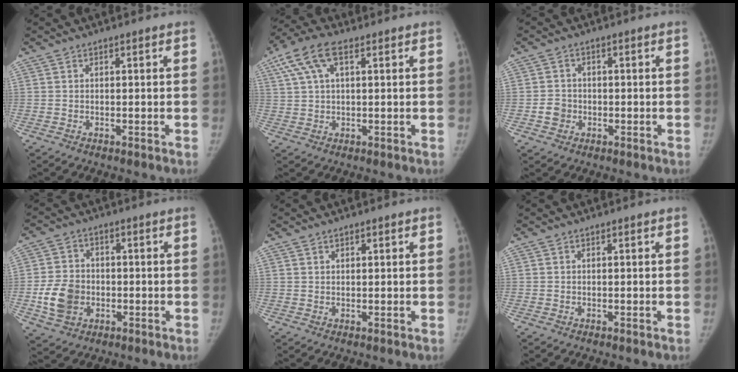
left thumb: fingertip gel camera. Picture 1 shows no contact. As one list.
[{"total": 8.6, "force": [3.6, 4.1, 6.7], "torque": [-0.150, 0.023, 0.069]}, {"total": 3.2, "force": [-0.9, 3.0, 1.0], "torque": [-0.004, 0.008, -0.016]}, {"total": 8.9, "force": [-1.9, 7.2, 5.0], "torque": [-0.079, 0.008, -0.032]}, {"total": 0.9, "force": [0.7, 0.5, 0.3], "torque": [0.000, -0.003, 0.009]}, {"total": 0.0}]